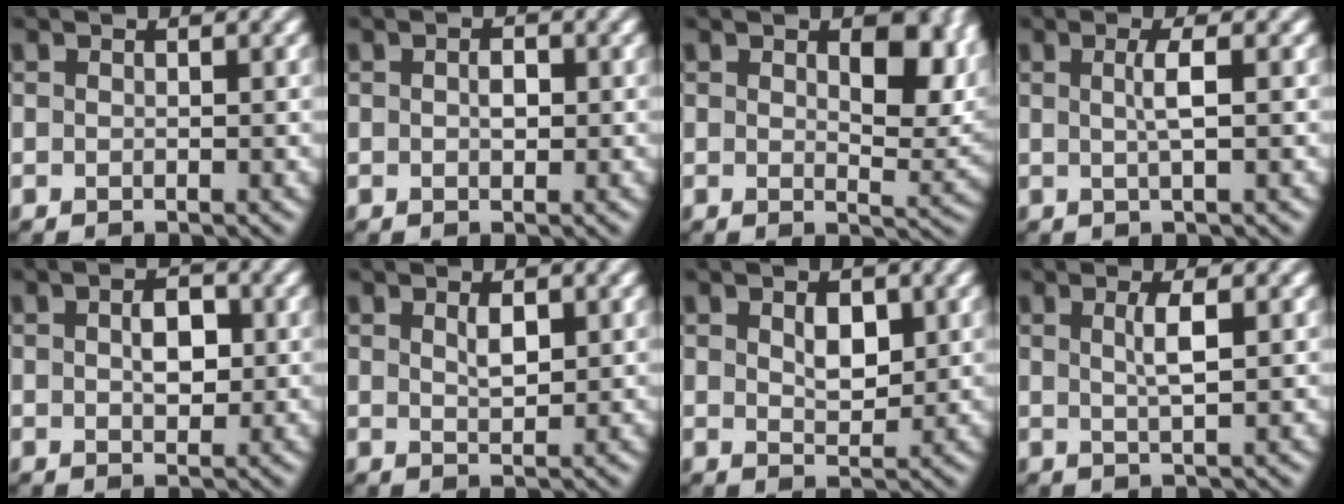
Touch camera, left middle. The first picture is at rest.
{"total": 1.3, "force": [0.1, 0.7, 1.0], "torque": [-0.016, 0.002, 0.000]}
{"total": 6.4, "force": [1.9, 3.2, 5.2], "torque": [-0.072, -0.007, 0.035]}
{"total": 2.1, "force": [0.2, 0.4, 2.1], "torque": [-0.040, 0.004, 0.001]}
{"total": 2.7, "force": [0.3, 1.6, 2.2], "torque": [-0.038, 0.003, 0.005]}
{"total": 1.6, "force": [0.8, 0.5, 1.3], "torque": [-0.026, -0.001, 0.015]}
{"total": 2.5, "force": [0.9, 1.4, 1.9], "torque": [-0.033, -0.002, 0.017]}
{"total": 2.4, "force": [0.6, 0.5, 2.2], "torque": [-0.038, 0.002, 0.008]}